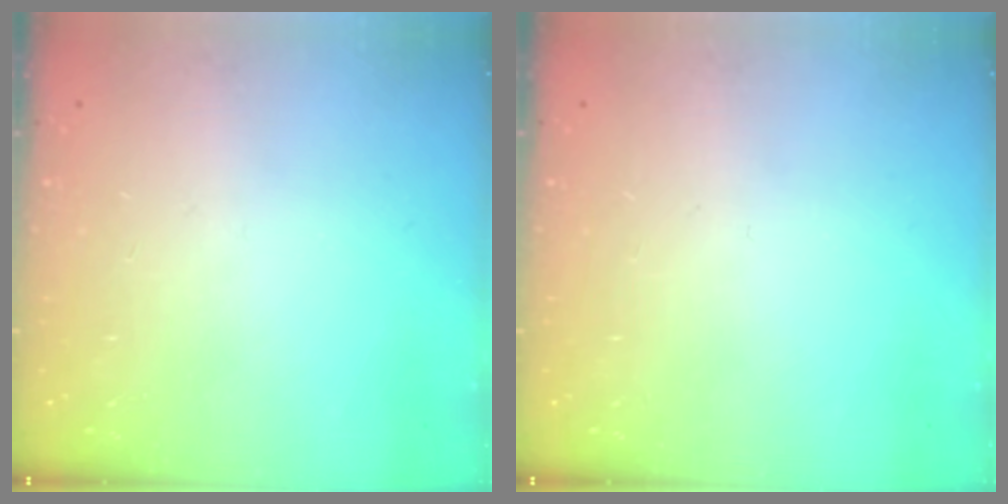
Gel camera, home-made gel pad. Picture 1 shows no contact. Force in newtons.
{"total": 0.0}